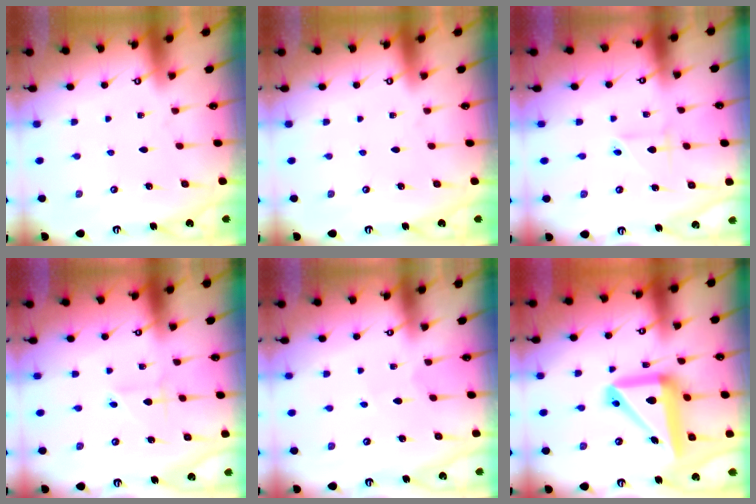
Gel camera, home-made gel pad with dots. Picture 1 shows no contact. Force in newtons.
{"total": 0.0}
{"total": 3.1, "press": 3.1, "slide": 0.2}
{"total": 2.0, "press": 2.0, "slide": 0.1}
{"total": 2.3, "press": 2.2, "slide": 0.2}
{"total": 17.3, "press": 17.2, "slide": 1.9}